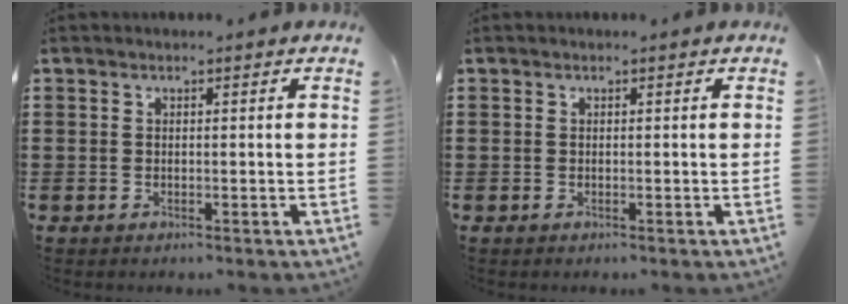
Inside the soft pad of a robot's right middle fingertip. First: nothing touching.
{"total": 0.0}